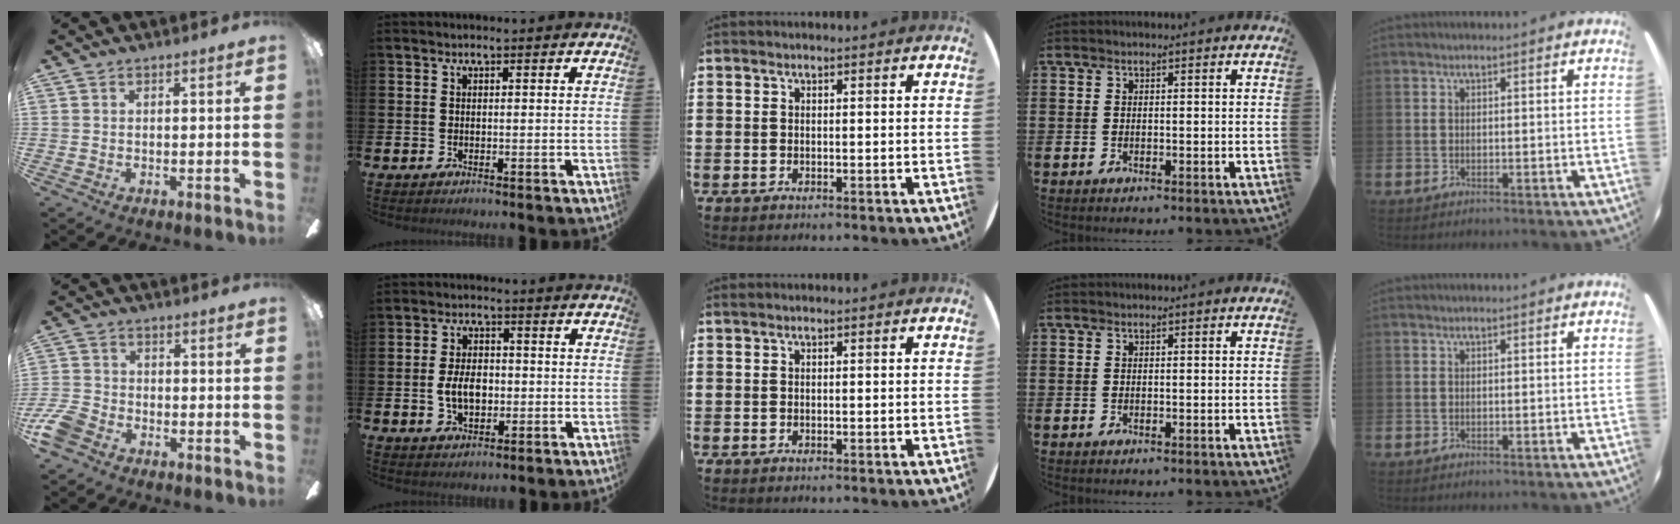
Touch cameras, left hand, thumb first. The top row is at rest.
{"thumb": {"total": 7.0, "force": [-4.3, 4.4, 3.4], "torque": [-0.085, 0.020, -0.086]}, "index": {"total": 4.7, "force": [-0.5, 3.0, 3.6], "torque": [-0.058, 0.006, -0.012]}}